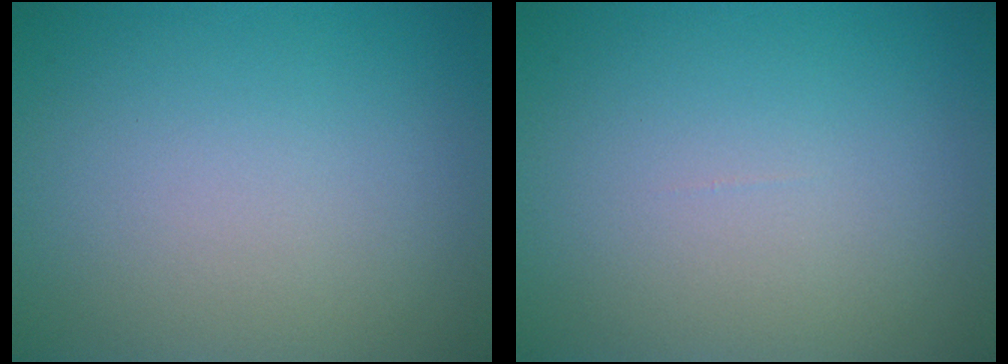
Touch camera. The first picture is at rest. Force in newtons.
{"total": 0.0}